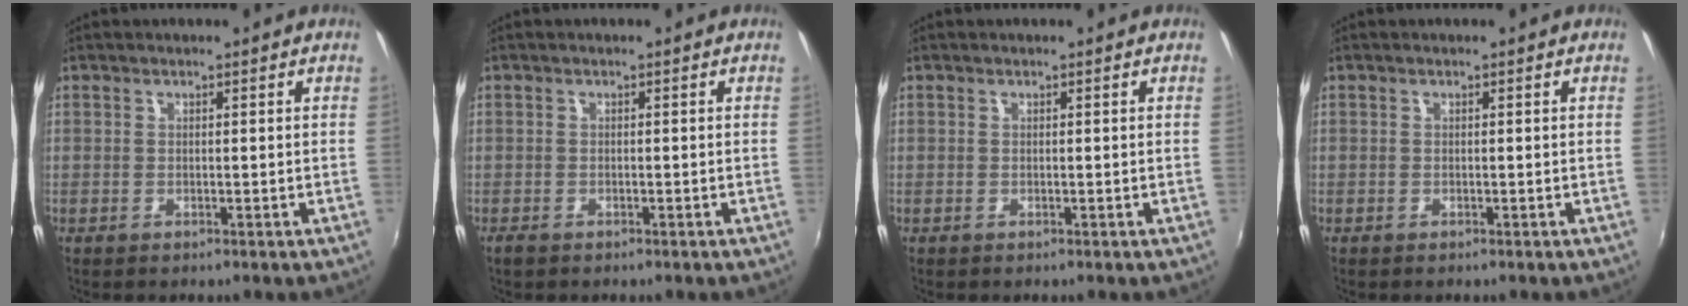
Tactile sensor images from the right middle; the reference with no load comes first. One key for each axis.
{"total": 1.2, "fx": -0.9, "fy": 0.5, "fz": 0.6, "tx": -0.015, "ty": -0.003, "tz": -0.017}
{"total": 0.0}
{"total": 0.0}